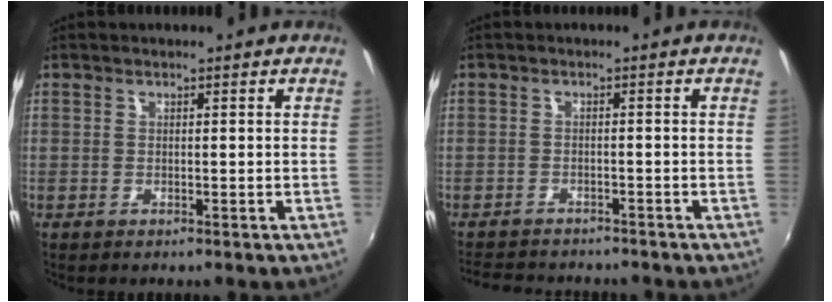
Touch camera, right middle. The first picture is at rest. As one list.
[{"total": 8.6, "force": [-7.7, 2.6, 2.7], "torque": [-0.072, -0.012, -0.116]}]